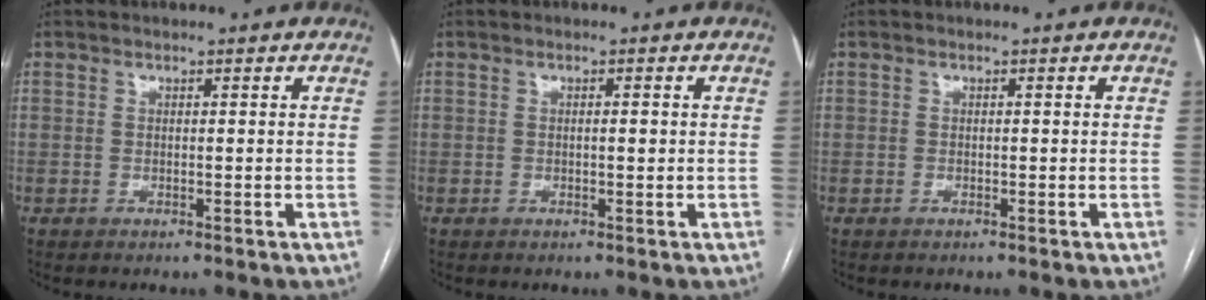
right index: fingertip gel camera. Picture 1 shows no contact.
{"total": 0.9, "force": [0.0, 0.2, 0.9], "torque": [-0.013, 0.001, 0.001]}
{"total": 0.0}